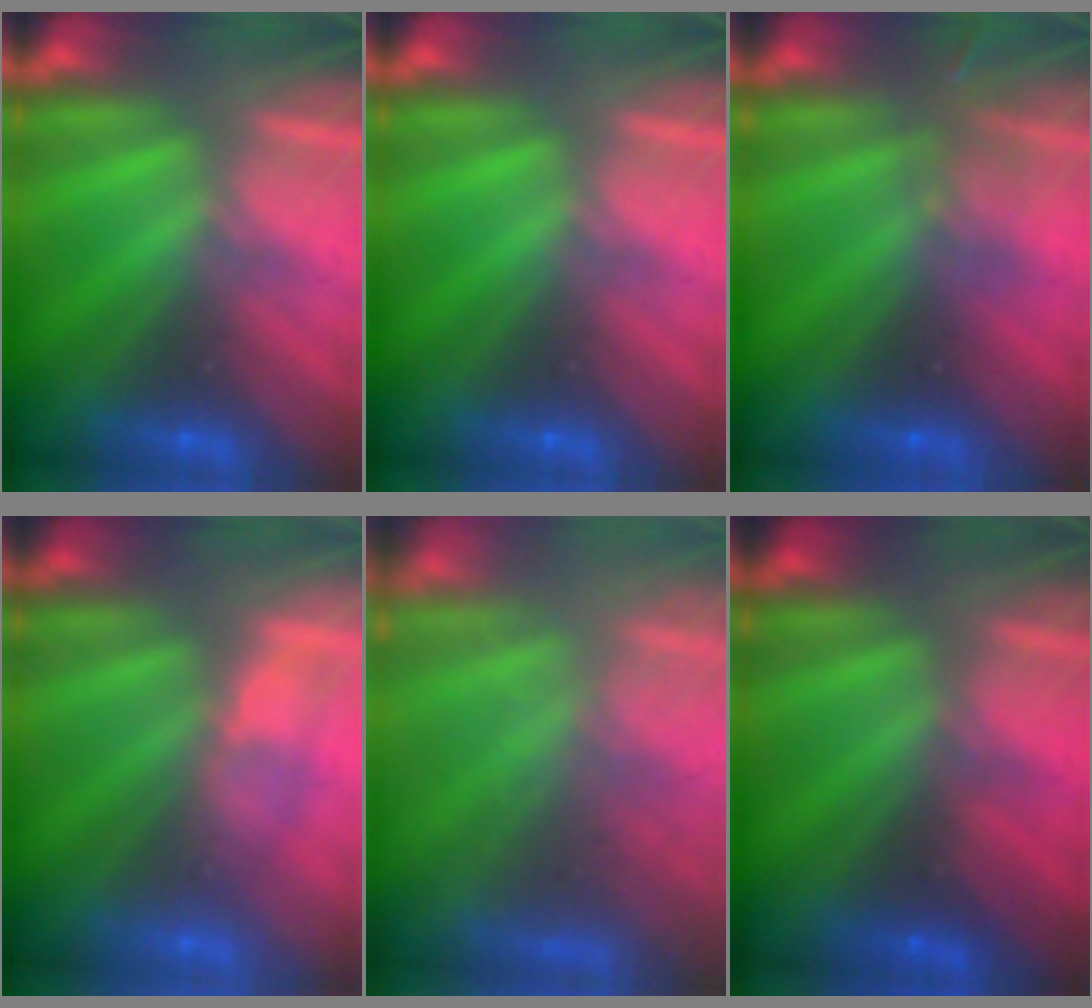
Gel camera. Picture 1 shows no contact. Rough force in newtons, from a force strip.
{"total": 0.0}
{"total": 2.7}
{"total": 3.0}
{"total": 7.5}
{"total": 1.9}